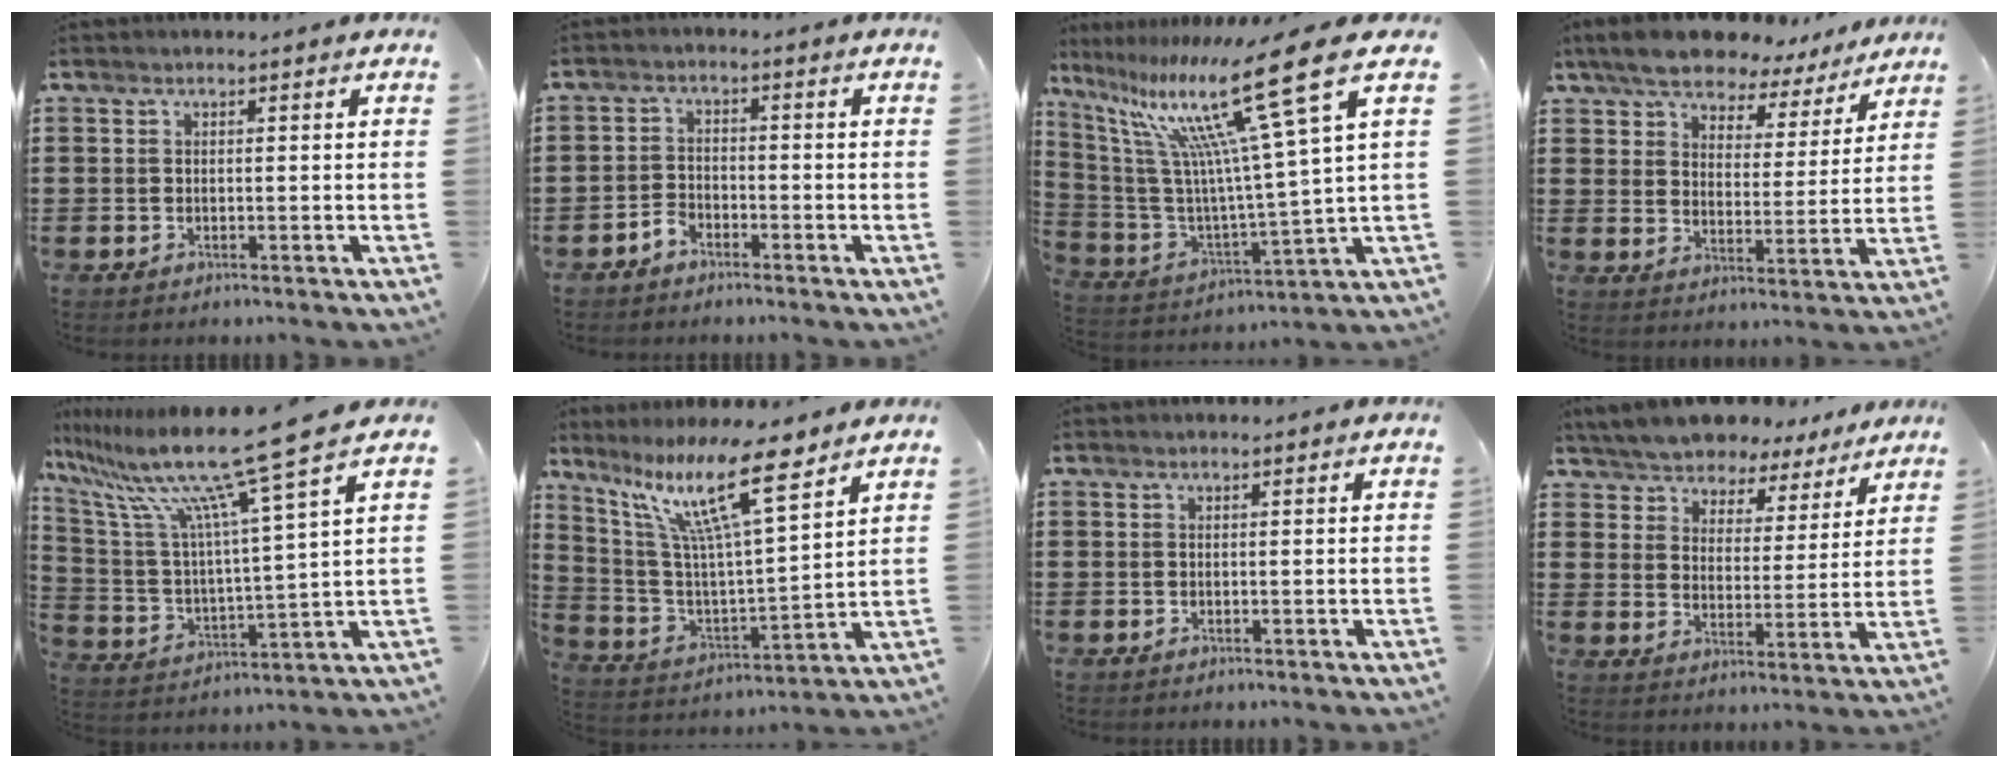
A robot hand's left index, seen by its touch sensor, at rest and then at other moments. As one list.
[{"total": 2.3, "force": [-1.9, 1.0, 0.5], "torque": [-0.016, 0.005, -0.040]}, {"total": 20.1, "force": [11.0, 2.2, 16.7], "torque": [-0.325, -0.063, 0.163]}, {"total": 8.1, "force": [7.5, 2.0, 2.2], "torque": [-0.080, -0.034, 0.135]}, {"total": 14.2, "force": [11.2, -0.3, 8.7], "torque": [-0.204, -0.070, 0.181]}, {"total": 13.6, "force": [9.2, 1.9, 9.8], "torque": [-0.216, -0.038, 0.156]}, {"total": 0.0}, {"total": 6.3, "force": [6.2, 1.1, 0.1], "torque": [-0.038, -0.040, 0.110]}]